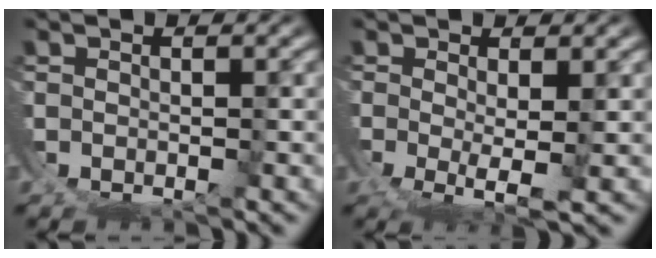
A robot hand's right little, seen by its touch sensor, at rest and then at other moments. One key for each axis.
{"total": 2.5, "fx": -0.5, "fy": -0.3, "fz": 2.4, "tx": -0.042, "ty": -0.029, "tz": 0.003}